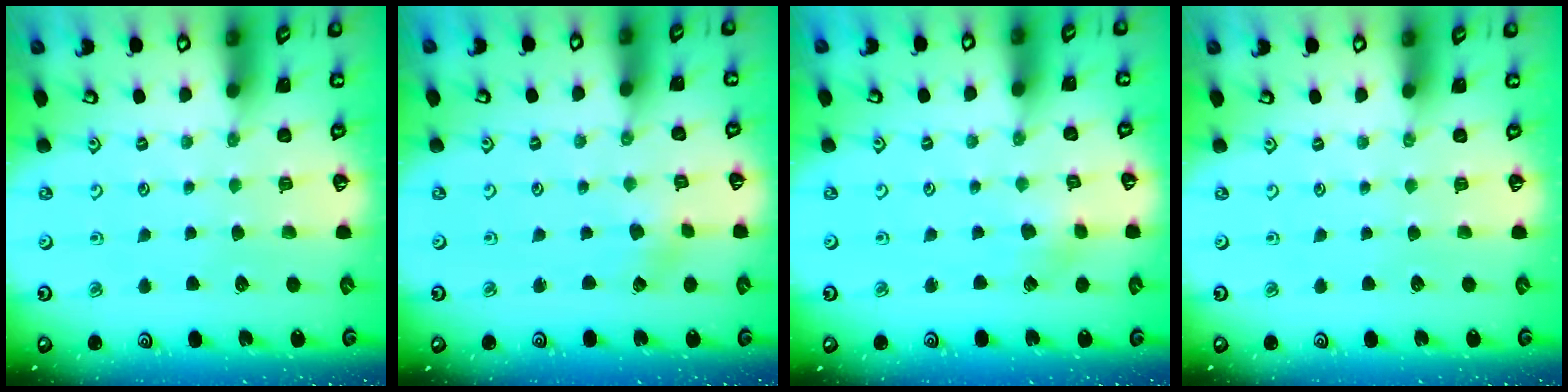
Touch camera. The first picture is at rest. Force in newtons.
{"total": 1.5, "press": 1.4, "slide": 0.2}
{"total": 2.3, "press": 2.3, "slide": 0.6}
{"total": 0.0}